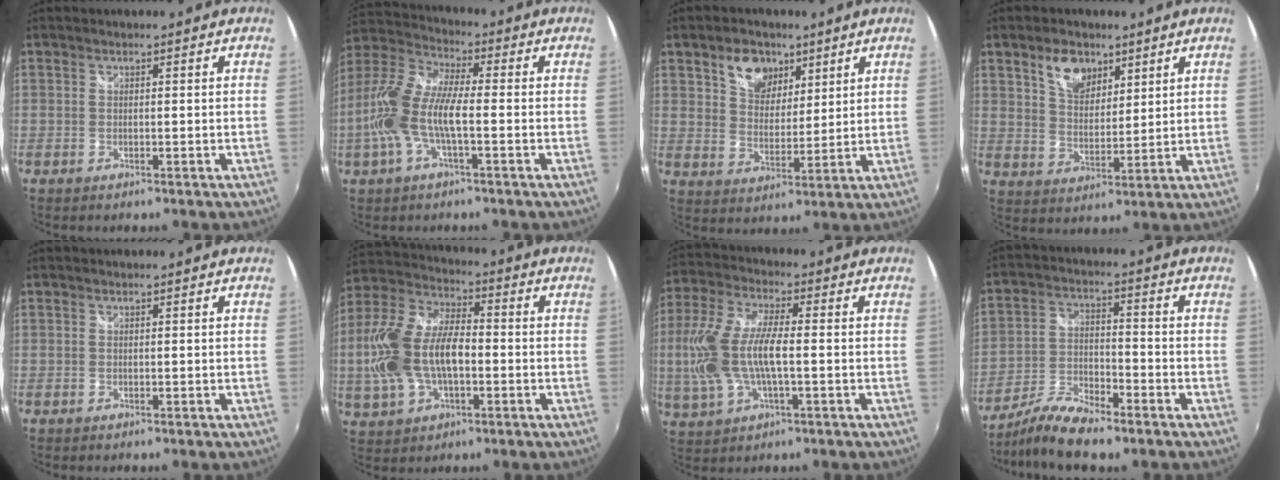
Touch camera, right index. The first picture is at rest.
{"total": 13.5, "force": [-2.6, 4.3, 12.5], "torque": [-0.265, 0.002, -0.057]}
{"total": 8.5, "force": [4.9, 5.7, 3.9], "torque": [-0.065, 0.015, 0.087]}
{"total": 7.7, "force": [4.6, 4.5, 4.1], "torque": [-0.067, 0.010, 0.085]}
{"total": 0.0}
{"total": 17.0, "force": [-2.2, 9.5, 13.9], "torque": [-0.303, 0.010, -0.037]}
{"total": 13.9, "force": [-1.2, 5.7, 12.6], "torque": [-0.270, 0.002, -0.023]}
{"total": 10.1, "force": [-8.0, 2.5, 5.7], "torque": [-0.122, -0.008, -0.156]}